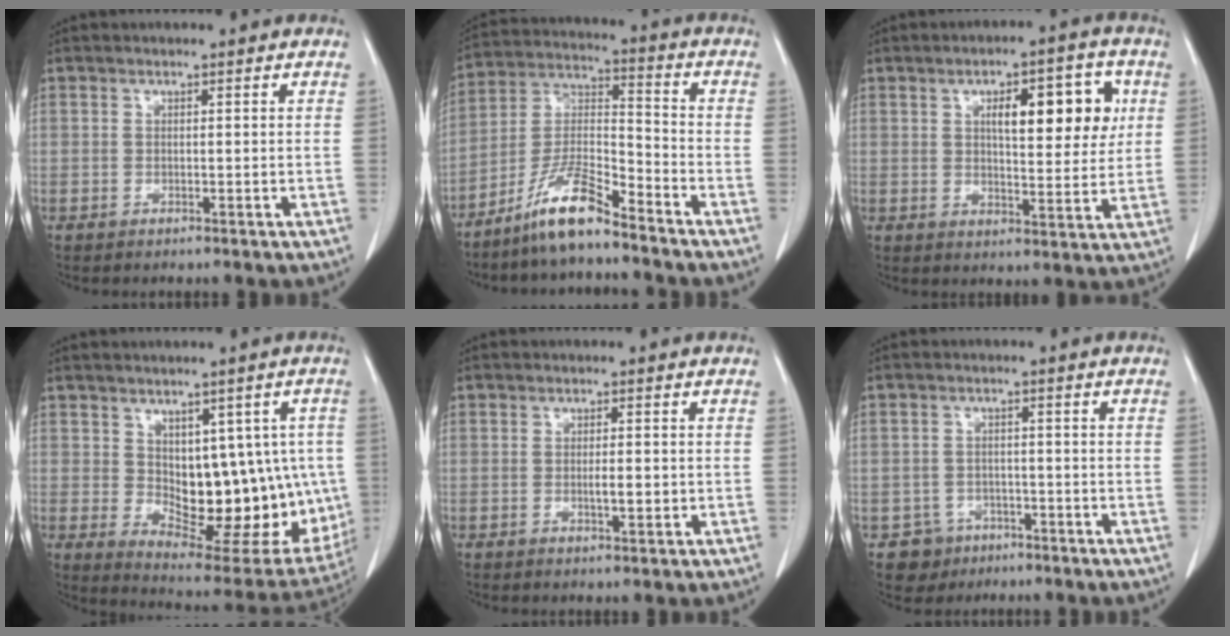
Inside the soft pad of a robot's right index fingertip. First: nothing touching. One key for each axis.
{"total": 10.4, "fx": -7.9, "fy": 1.1, "fz": 6.6, "tx": -0.139, "ty": -0.005, "tz": -0.154}
{"total": 10.8, "fx": 3.2, "fy": 3.5, "fz": 9.7, "tx": -0.134, "ty": 0.016, "tz": 0.047}
{"total": 16.8, "fx": -0.1, "fy": 8.3, "fz": 14.6, "tx": -0.173, "ty": 0.002, "tz": 0.027}
{"total": 2.4, "fx": -0.3, "fy": 0.5, "fz": 2.3, "tx": -0.041, "ty": -0.003, "tz": -0.004}
{"total": 4.4, "fx": -2.3, "fy": 3.7, "fz": -0.2, "tx": 0.006, "ty": 0.013, "tz": -0.032}